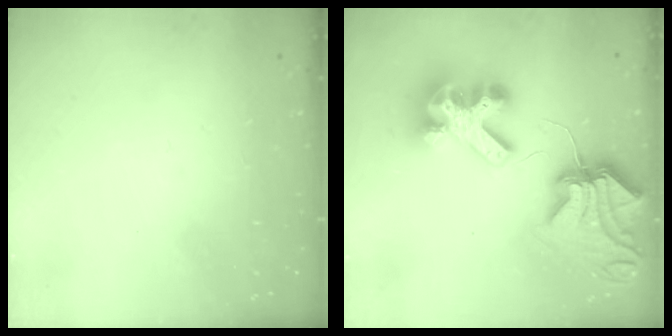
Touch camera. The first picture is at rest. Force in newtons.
{"total": 15.4, "press": 15.3, "slide": 2.1}